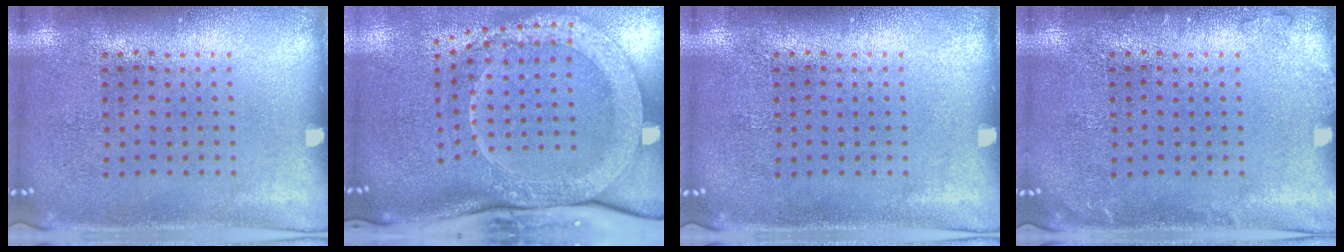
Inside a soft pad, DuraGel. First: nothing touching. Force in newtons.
{"total": 3.3, "press": 2.3, "slide": 2.3}
{"total": 0.0}
{"total": 0.9, "press": 0.8, "slide": 0.2}